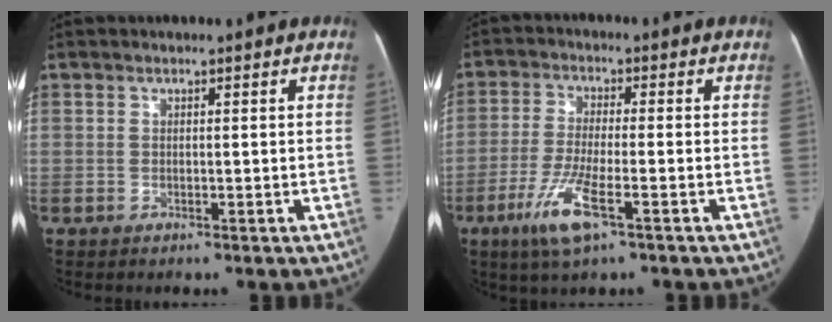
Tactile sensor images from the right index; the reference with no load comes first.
{"total": 8.3, "force": [-4.1, 1.3, 7.0], "torque": [-0.151, -0.018, -0.077]}